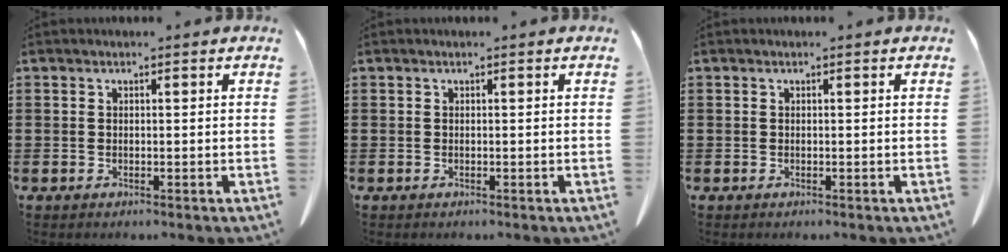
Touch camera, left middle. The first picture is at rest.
{"total": 0.0}
{"total": 0.0}